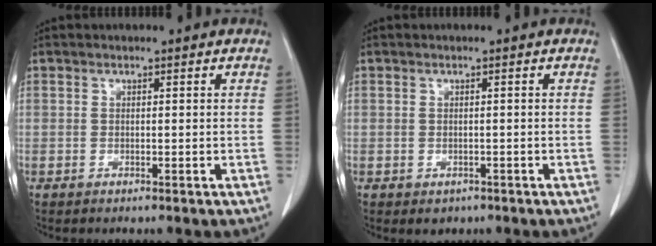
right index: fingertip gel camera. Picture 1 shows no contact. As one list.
[{"total": 1.5, "force": [-0.8, 1.2, 0.5], "torque": [-0.006, 0.001, -0.003]}]